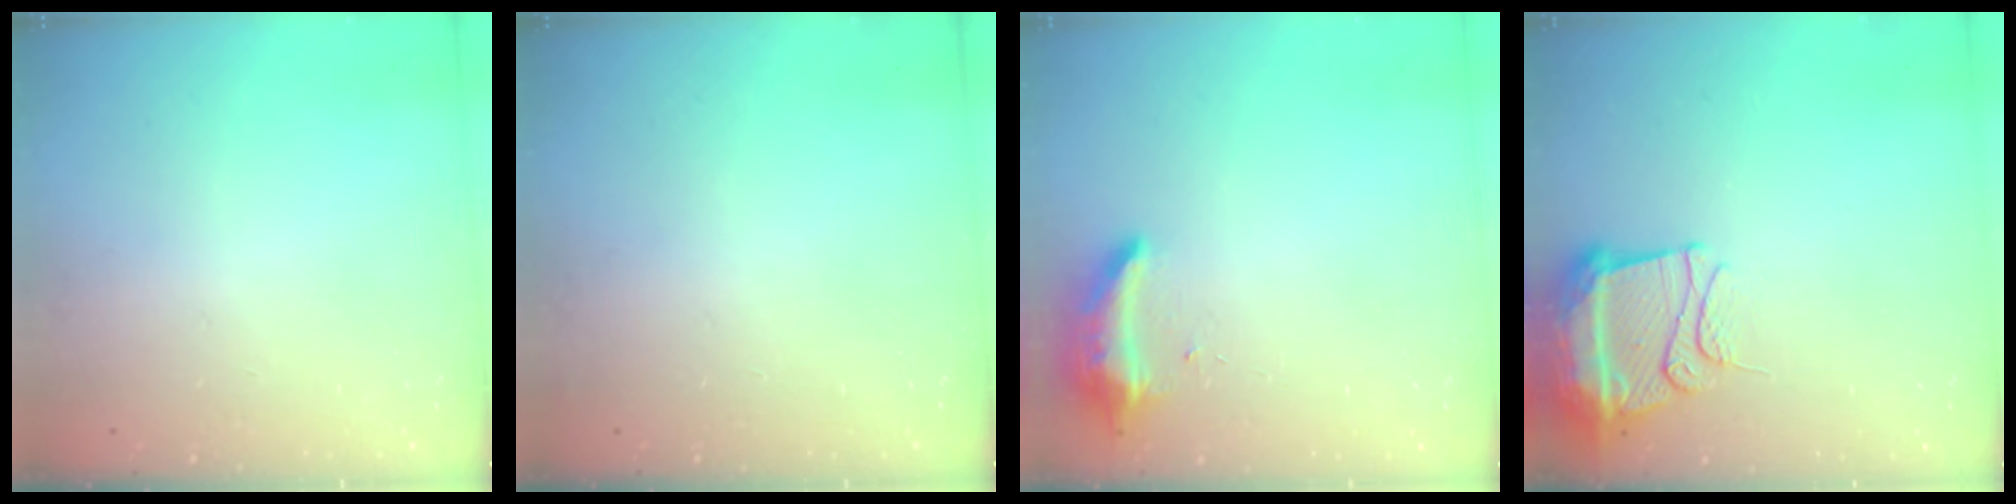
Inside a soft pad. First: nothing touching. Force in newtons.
{"total": 8.9, "press": 3.1, "slide": 8.3}
{"total": 8.4, "press": 8.4, "slide": 0.4}
{"total": 13.1, "press": 13.1, "slide": 1.4}